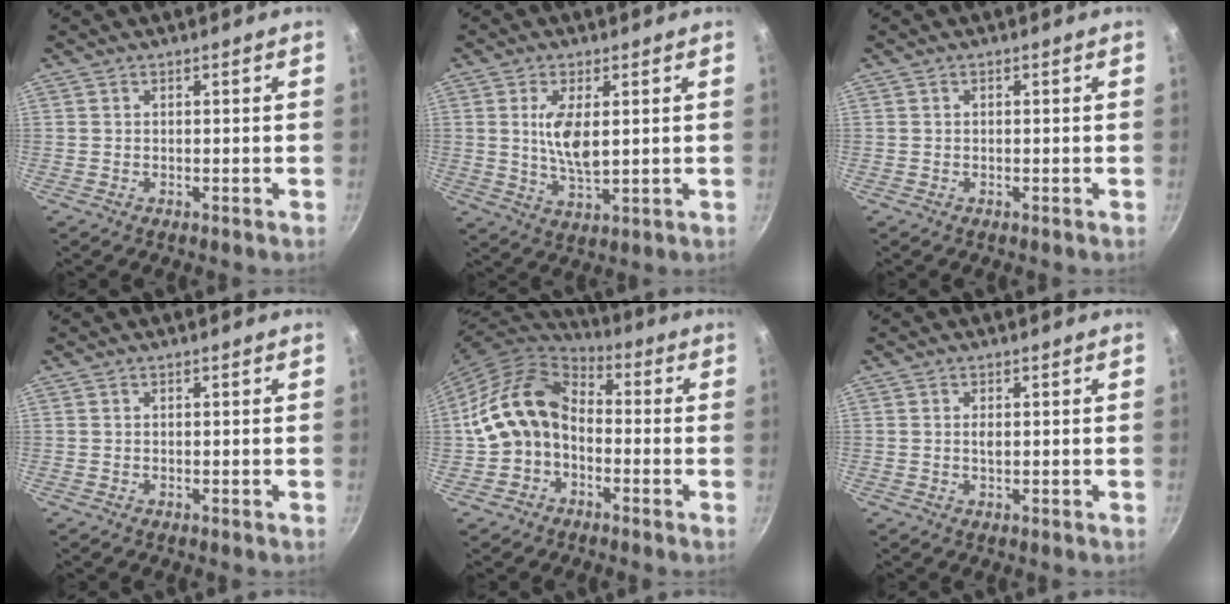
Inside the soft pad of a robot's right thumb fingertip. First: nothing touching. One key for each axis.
{"total": 7.7, "fx": 1.3, "fy": 3.1, "fz": 6.9, "tx": -0.130, "ty": -0.014, "tz": 0.031}
{"total": 0.0}
{"total": 0.0}
{"total": 13.6, "fx": -1.9, "fy": 10.3, "fz": 8.7, "tx": -0.132, "ty": 0.049, "tz": -0.047}
{"total": 1.2, "fx": 0.1, "fy": 0.5, "fz": 1.1, "tx": -0.019, "ty": 0.000, "tz": 0.002}